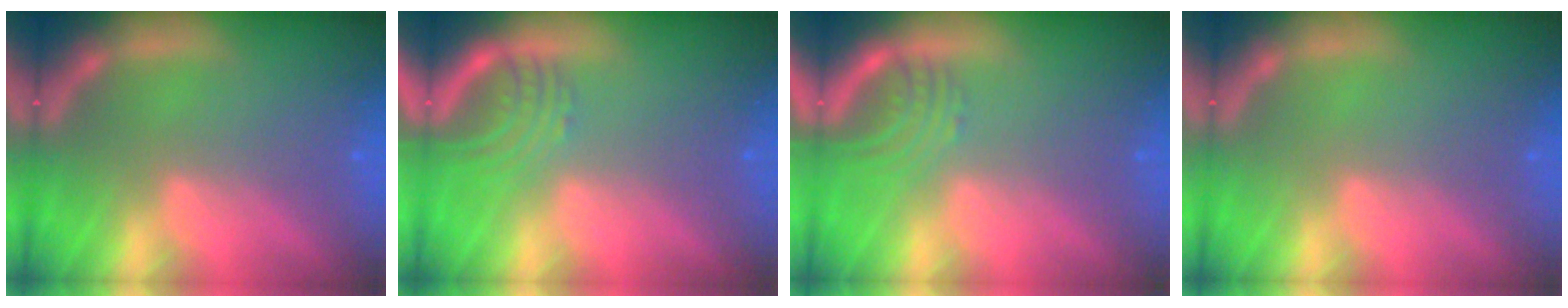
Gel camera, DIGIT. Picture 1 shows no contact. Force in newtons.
{"total": 3.9}
{"total": 3.5}
{"total": 0.0}